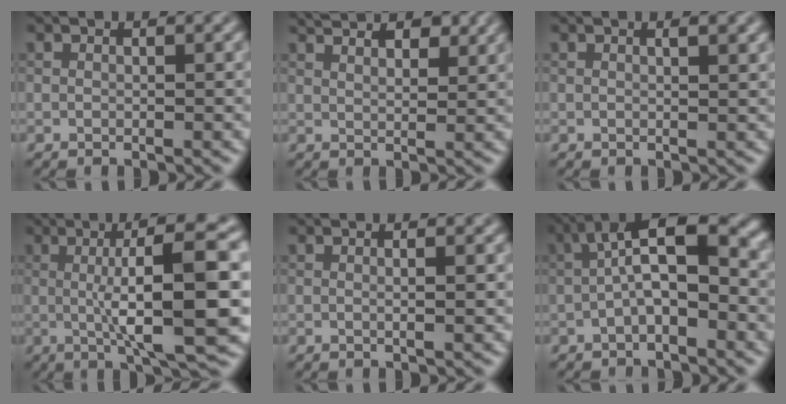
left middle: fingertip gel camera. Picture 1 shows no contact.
{"total": 5.5, "force": [4.5, 1.8, 2.7], "torque": [-0.037, 0.029, 0.047]}
{"total": 1.7, "force": [0.9, 0.7, 1.3], "torque": [-0.004, 0.011, 0.004]}
{"total": 11.2, "force": [-0.4, 1.9, 11.0], "torque": [-0.152, 0.018, 0.005]}
{"total": 1.3, "force": [-0.1, 0.4, 1.3], "torque": [-0.017, 0.005, -0.008]}
{"total": 6.5, "force": [0.0, 2.2, 6.1], "torque": [-0.116, 0.021, 0.001]}